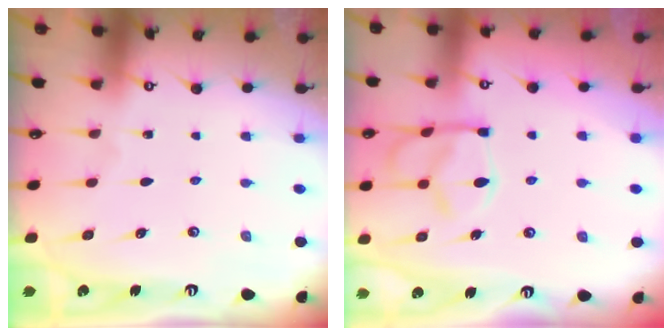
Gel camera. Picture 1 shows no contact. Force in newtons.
{"total": 13.0, "press": 12.9, "slide": 1.4}